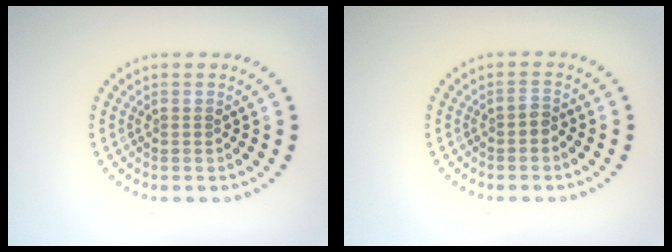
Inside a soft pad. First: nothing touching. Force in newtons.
{"total": 1.0, "press": 0.8, "slide": 0.5}